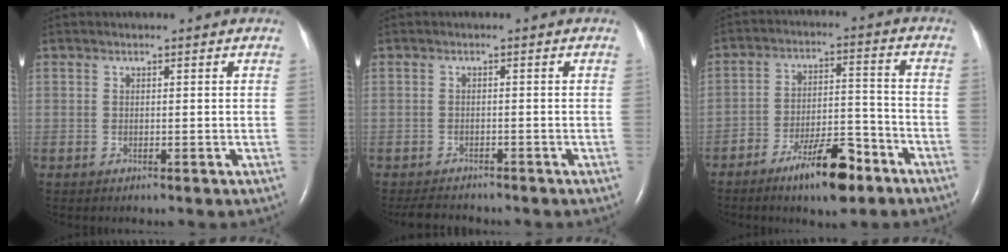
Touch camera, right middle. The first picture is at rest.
{"total": 4.1, "force": [-3.9, 0.9, 1.0], "torque": [-0.019, -0.012, -0.060]}
{"total": 10.6, "force": [-7.0, 2.8, 7.4], "torque": [-0.123, 0.006, -0.116]}